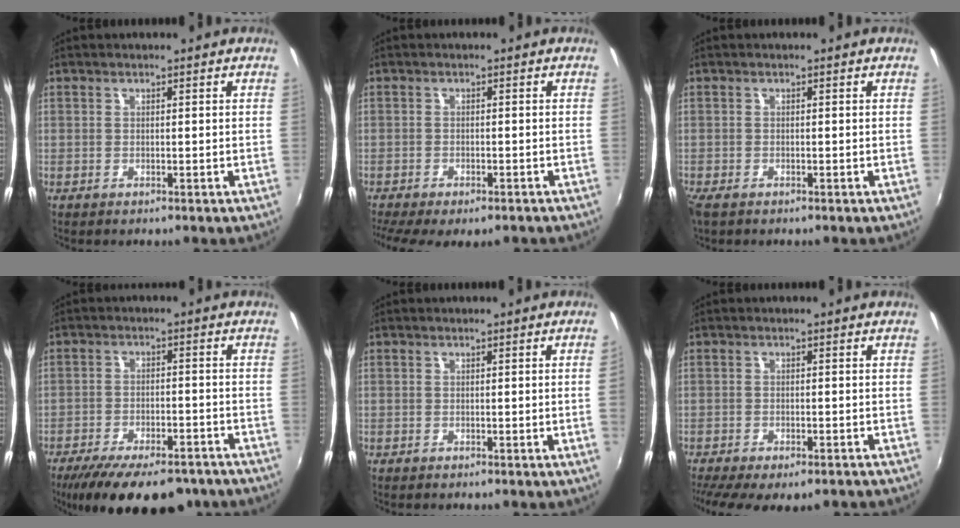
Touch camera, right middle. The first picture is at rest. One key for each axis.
{"total": 8.2, "fx": -6.3, "fy": 2.5, "fz": 4.6, "tx": -0.107, "ty": -0.038, "tz": -0.098}
{"total": 2.0, "fx": -1.4, "fy": 0.9, "fz": 1.0, "tx": -0.021, "ty": -0.009, "tz": -0.026}
{"total": 18.3, "fx": -13.8, "fy": 6.7, "fz": 10.0, "tx": -0.198, "ty": -0.036, "tz": -0.199}
{"total": 0.9, "fx": 0.0, "fy": -0.5, "fz": 0.7, "tx": -0.007, "ty": -0.004, "tz": -0.001}
{"total": 9.8, "fx": -7.3, "fy": 3.1, "fz": 5.7, "tx": -0.126, "ty": -0.043, "tz": -0.114}